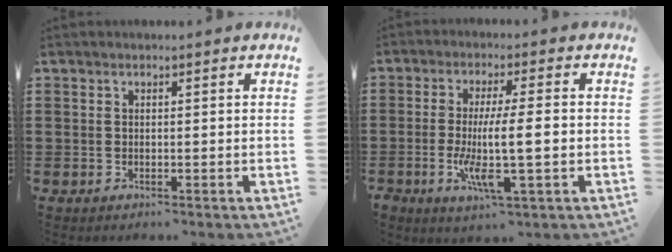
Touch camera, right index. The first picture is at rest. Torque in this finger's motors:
{"motor_torque": [1.03, 0.16, 0.55, 0.21]}